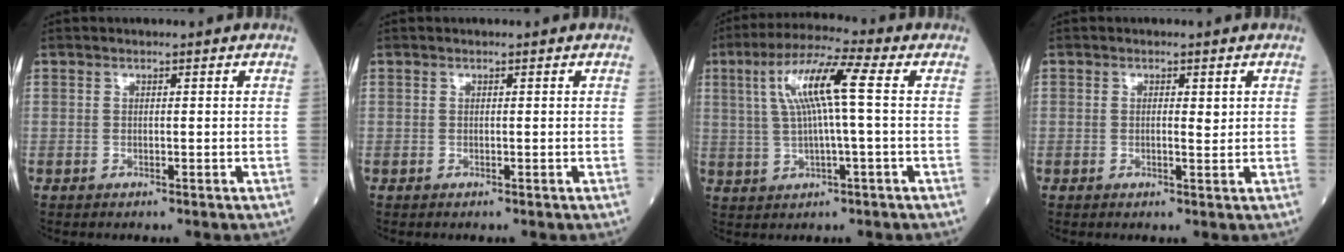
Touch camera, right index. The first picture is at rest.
{"total": 0.0}
{"total": 9.8, "force": [1.9, 0.2, 9.6], "torque": [-0.186, 0.021, 0.036]}
{"total": 1.4, "force": [0.3, 0.5, 1.2], "torque": [-0.020, 0.000, 0.004]}